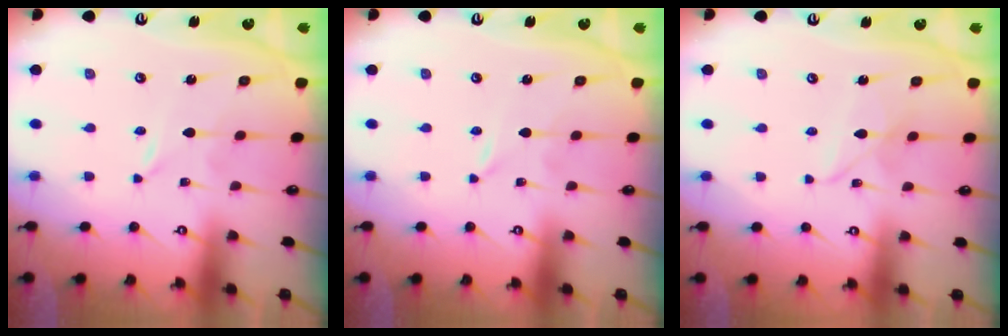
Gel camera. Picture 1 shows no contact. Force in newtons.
{"total": 0.0}
{"total": 4.9, "press": 4.9, "slide": 0.3}